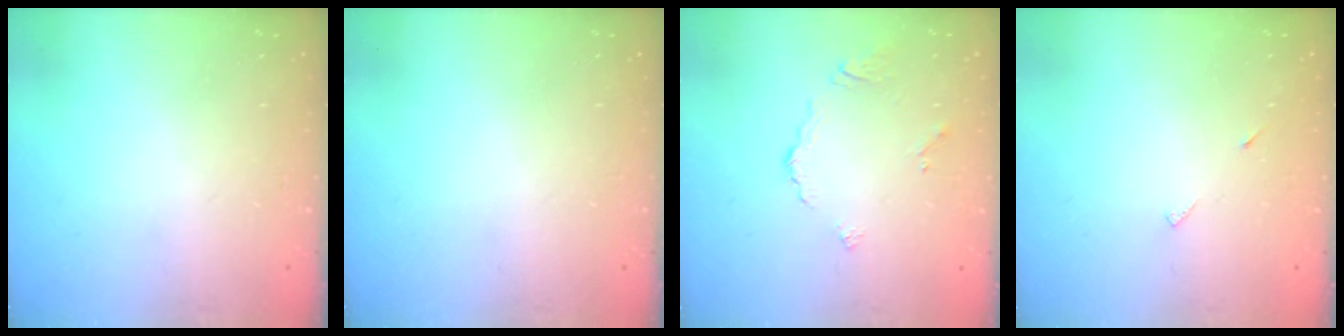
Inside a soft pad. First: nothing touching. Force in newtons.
{"total": 0.0}
{"total": 3.9, "press": 3.9, "slide": 0.3}
{"total": 4.3, "press": 4.2, "slide": 0.4}